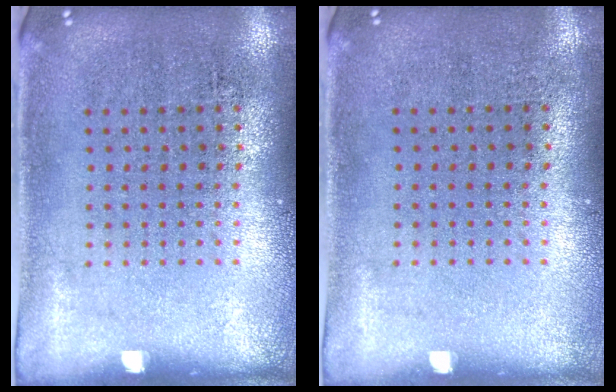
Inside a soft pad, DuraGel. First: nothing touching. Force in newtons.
{"total": 0.0}